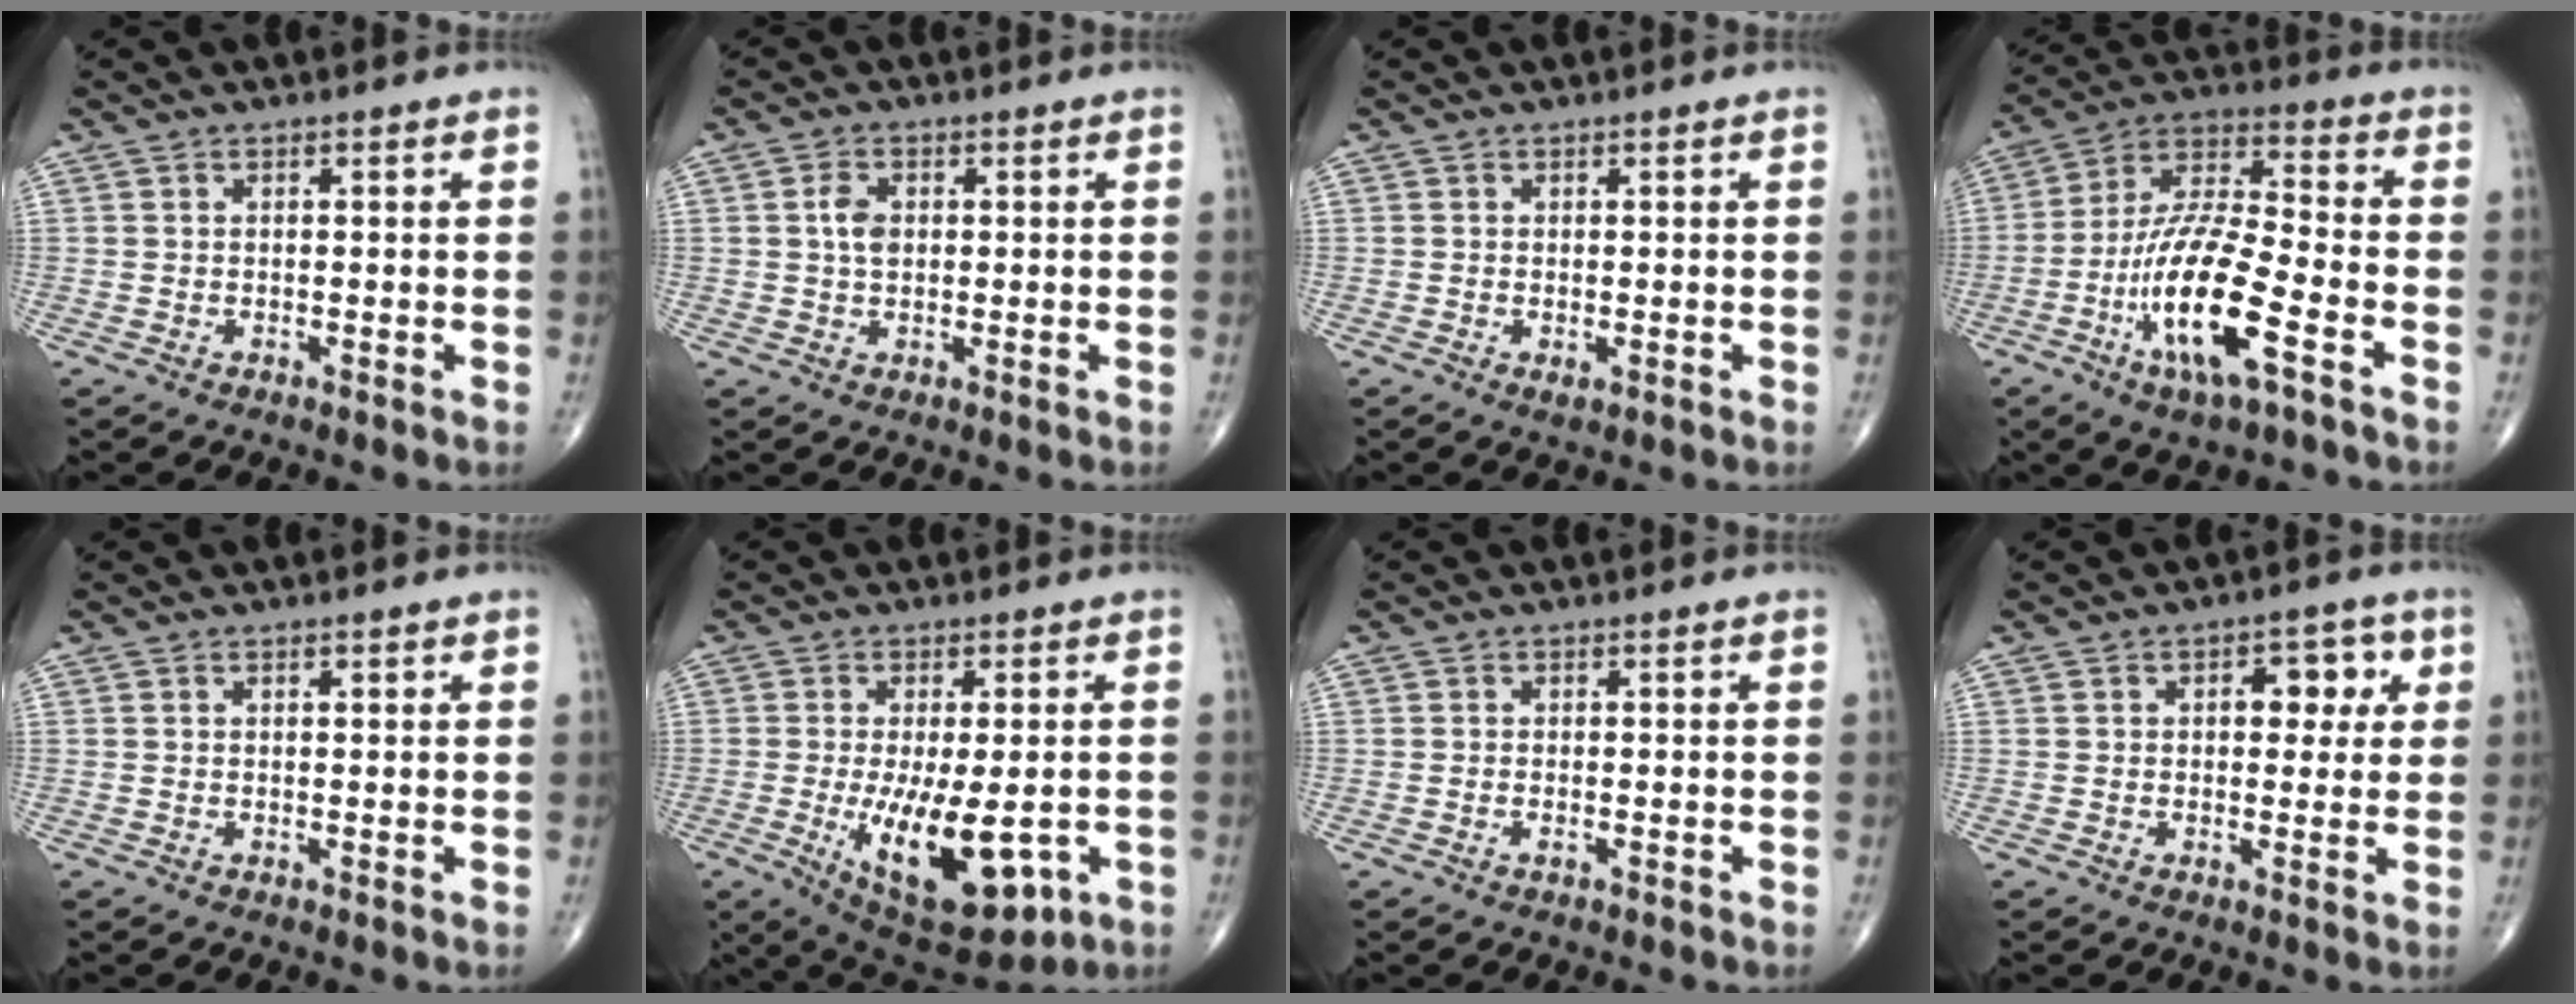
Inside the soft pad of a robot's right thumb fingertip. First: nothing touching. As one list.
[{"total": 3.6, "force": [0.5, 2.4, 2.6], "torque": [-0.047, 0.001, 0.007]}, {"total": 1.0, "force": [-0.2, 0.4, 0.8], "torque": [-0.012, -0.003, -0.003]}, {"total": 17.5, "force": [-7.1, 4.8, 15.3], "torque": [-0.305, 0.036, -0.128]}, {"total": 0.5, "force": [0.3, 0.2, 0.4], "torque": [-0.006, -0.001, 0.005]}, {"total": 15.8, "force": [-3.9, 6.4, 13.9], "torque": [-0.219, -0.021, -0.040]}, {"total": 0.6, "force": [-0.3, 0.2, 0.5], "torque": [-0.011, -0.001, -0.006]}, {"total": 6.3, "force": [1.6, 3.8, 4.8], "torque": [-0.028, 0.003, 0.016]}]